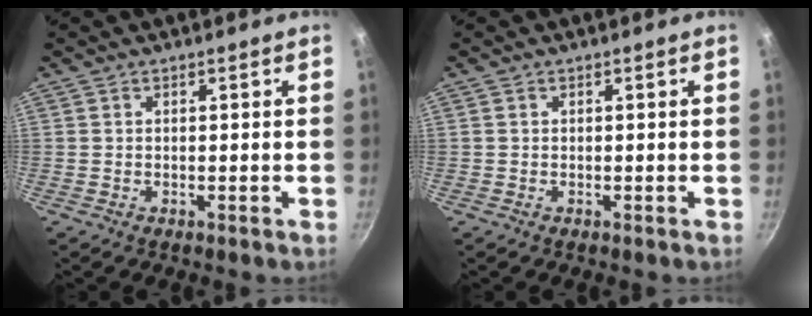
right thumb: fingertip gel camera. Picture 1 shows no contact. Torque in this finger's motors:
{"motor_torque": [-0.11, 0.27, 0.29, 0.18, 0.01]}